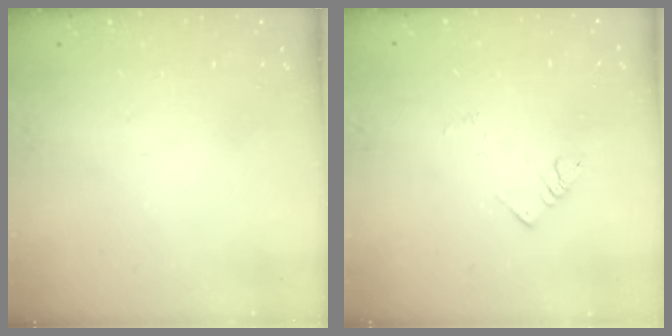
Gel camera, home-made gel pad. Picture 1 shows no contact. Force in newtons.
{"total": 2.6, "press": 2.5, "slide": 0.2}